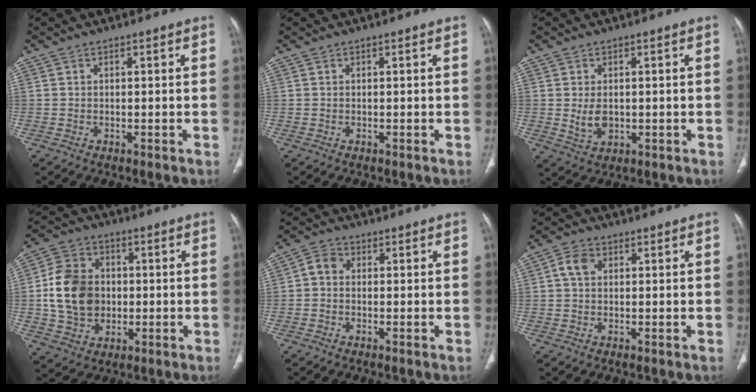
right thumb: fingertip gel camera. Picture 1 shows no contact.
{"total": 0.0}
{"total": 4.2, "force": [0.0, 2.8, 3.1], "torque": [-0.049, -0.008, 0.009]}
{"total": 13.9, "force": [0.0, 11.2, 8.2], "torque": [-0.131, 0.014, 0.003]}
{"total": 3.3, "force": [-0.1, 2.7, 1.9], "torque": [-0.028, 0.010, -0.012]}
{"total": 3.6, "force": [0.8, 2.8, 2.3], "torque": [-0.040, 0.008, 0.013]}